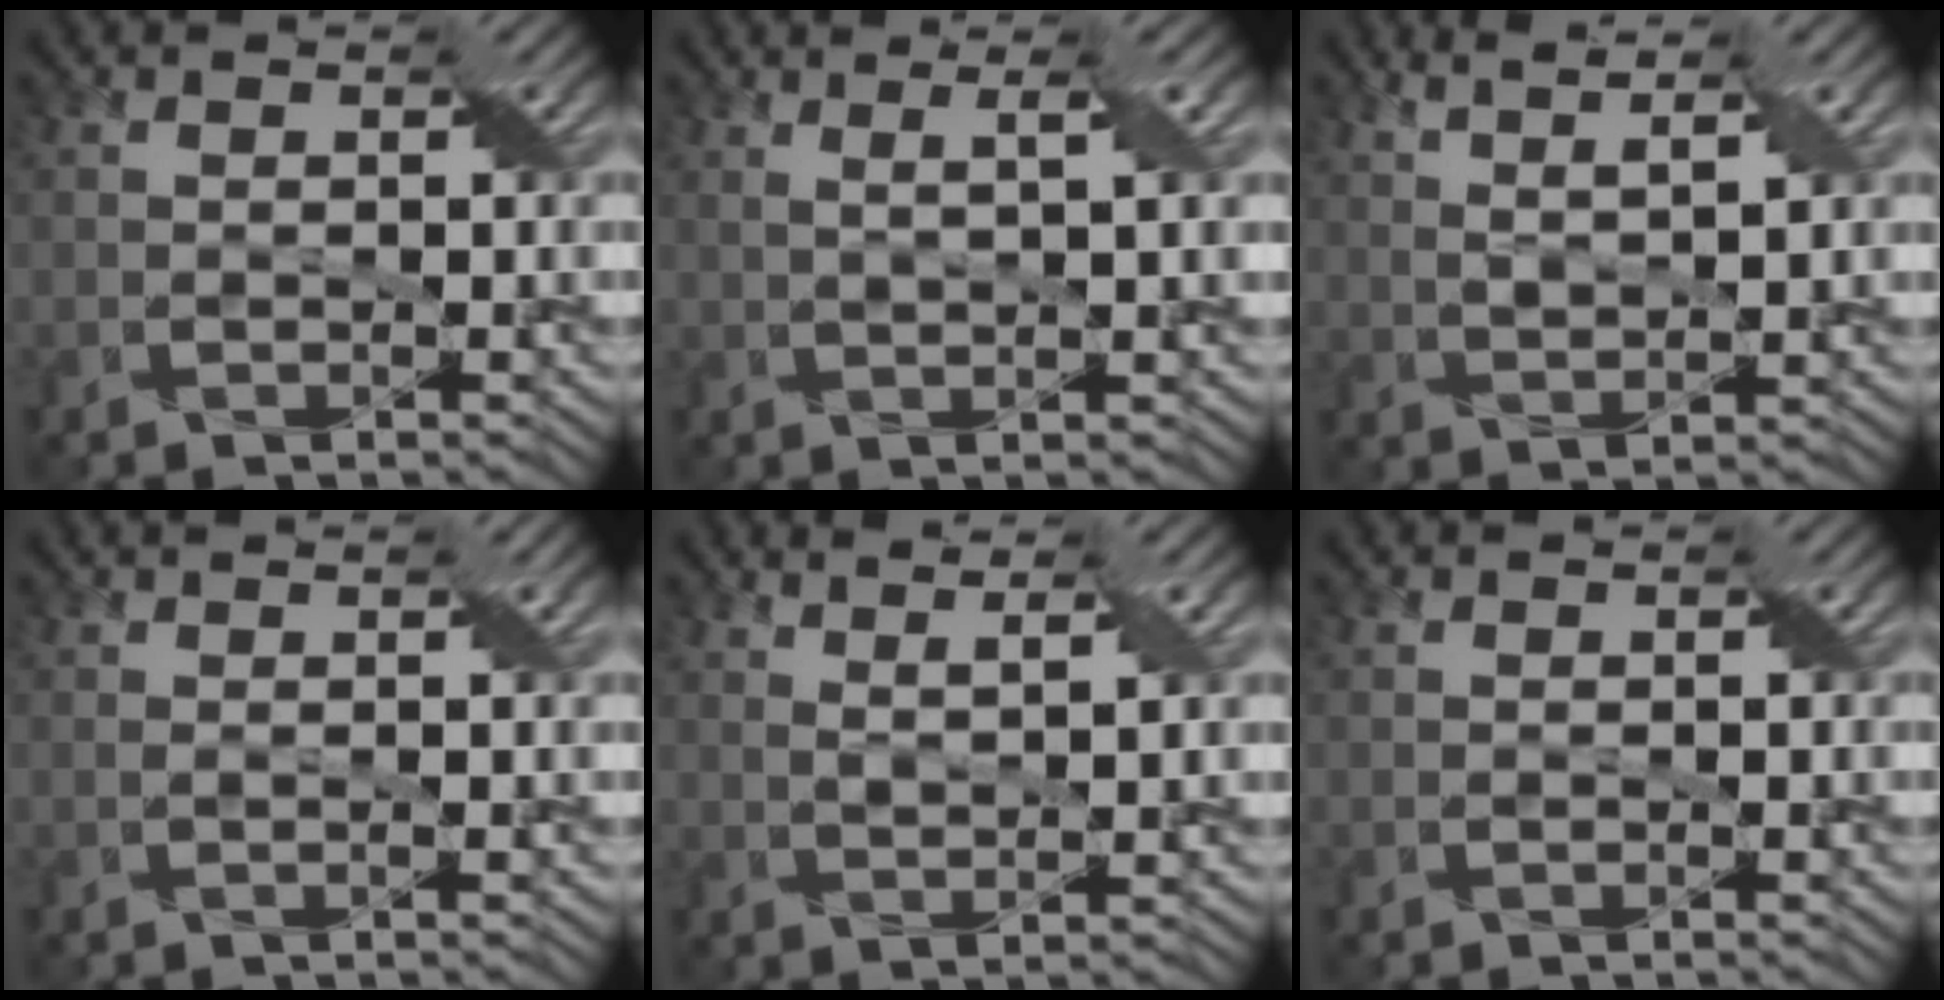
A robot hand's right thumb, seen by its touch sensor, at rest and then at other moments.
{"total": 3.8, "force": [1.7, 0.4, 3.4], "torque": [-0.048, 0.003, 0.022]}
{"total": 4.7, "force": [3.3, 0.7, 3.3], "torque": [-0.053, 0.008, 0.055]}
{"total": 2.2, "force": [0.6, 0.3, 2.1], "torque": [-0.029, 0.007, 0.004]}
{"total": 3.4, "force": [2.4, 0.4, 2.4], "torque": [-0.037, 0.000, 0.042]}
{"total": 0.0}